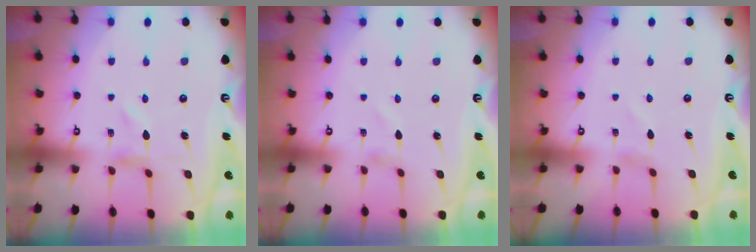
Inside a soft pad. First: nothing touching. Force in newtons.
{"total": 1.4, "press": 1.4, "slide": 0.1}
{"total": 0.8, "press": 0.8, "slide": 0.1}